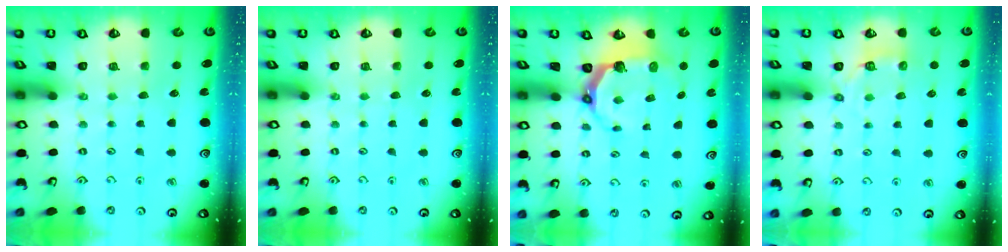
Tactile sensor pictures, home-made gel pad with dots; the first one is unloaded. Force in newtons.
{"total": 0.0}
{"total": 6.5, "press": 5.0, "slide": 4.1}
{"total": 4.1, "press": 3.5, "slide": 2.1}